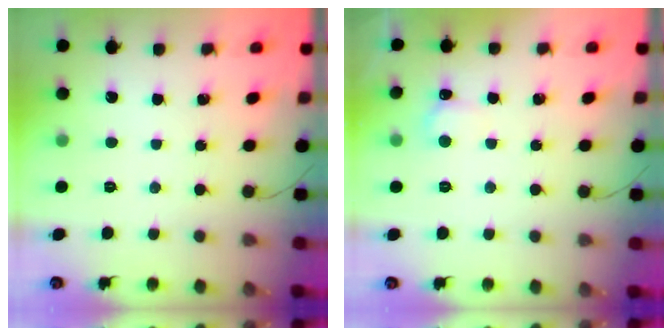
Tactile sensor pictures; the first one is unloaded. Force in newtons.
{"total": 5.7, "press": 5.5, "slide": 1.7}